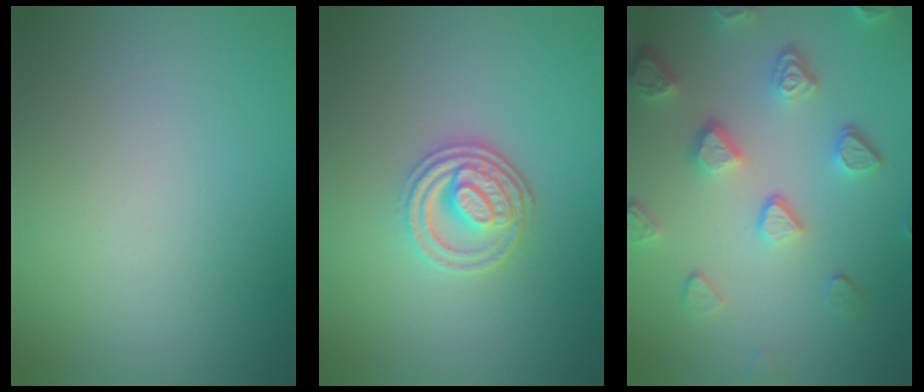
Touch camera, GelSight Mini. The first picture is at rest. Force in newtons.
{"total": 3.9, "press": 3.1, "slide": 2.3}
{"total": 5.0, "press": 3.9, "slide": 3.1}